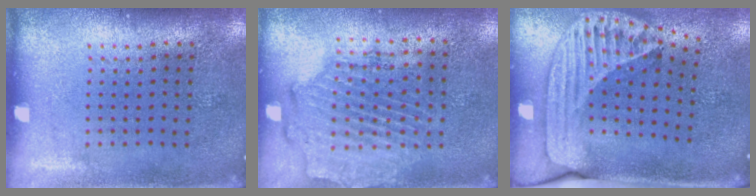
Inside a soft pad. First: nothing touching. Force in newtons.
{"total": 1.9, "press": 1.7, "slide": 0.9}
{"total": 2.6, "press": 1.8, "slide": 1.8}